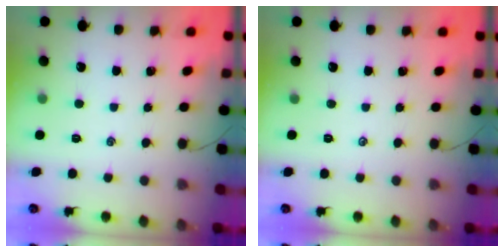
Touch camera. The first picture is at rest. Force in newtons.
{"total": 0.0}